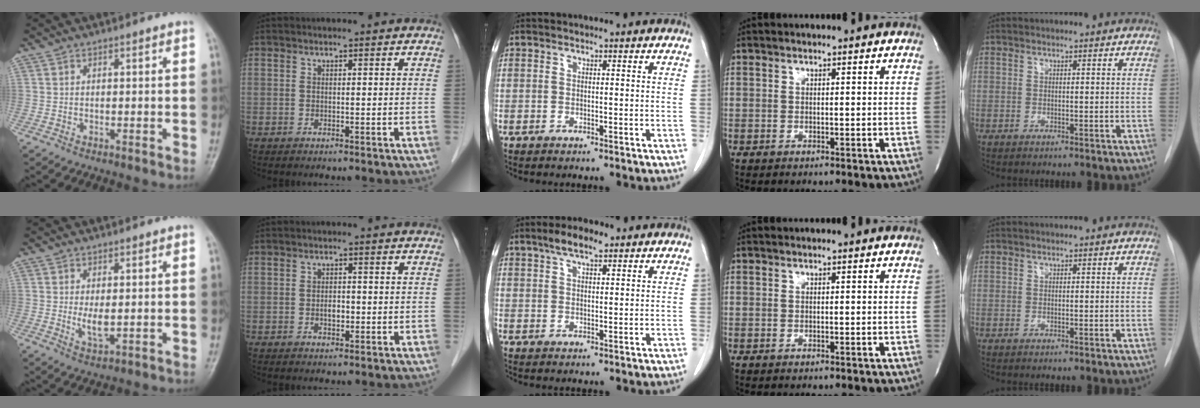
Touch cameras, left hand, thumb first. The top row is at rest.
{"thumb": {"total": 4.4, "force": [0.2, 2.0, 3.9], "torque": [-0.062, -0.012, 0.009]}, "index": {"total": 1.9, "force": [-0.5, 1.0, 1.4], "torque": [-0.023, 0.004, -0.007]}, "middle": {"total": 4.4, "force": [3.1, 1.3, 2.9], "torque": [-0.059, 0.011, 0.054]}}